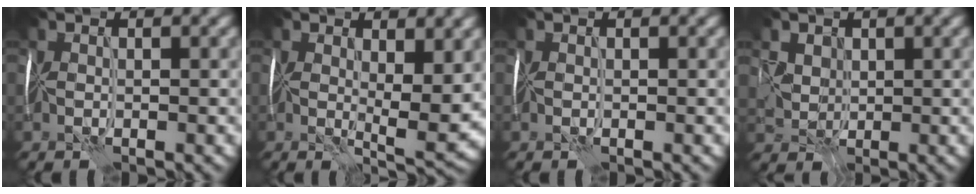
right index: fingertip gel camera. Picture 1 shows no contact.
{"total": 5.0, "force": [1.2, 1.9, 4.4], "torque": [-0.071, -0.008, 0.022]}
{"total": 0.0}
{"total": 2.7, "force": [1.3, 2.3, 0.5], "torque": [-0.025, 0.004, 0.027]}